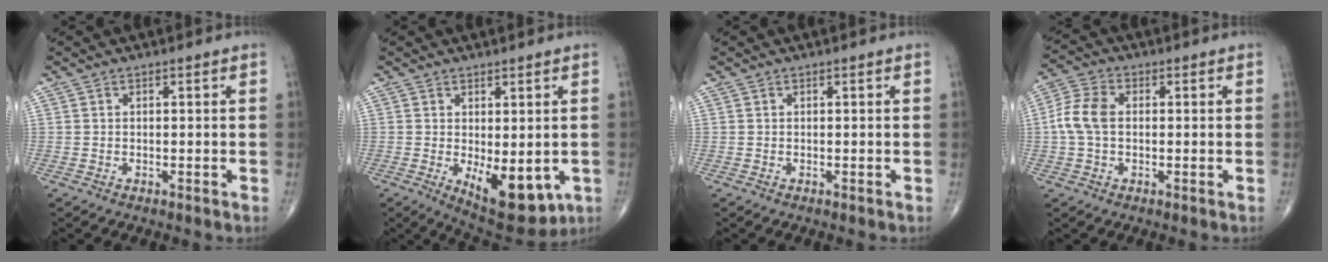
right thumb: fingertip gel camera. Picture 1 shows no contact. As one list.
[{"total": 11.0, "force": [-2.5, 5.1, 9.5], "torque": [-0.111, -0.019, -0.018]}, {"total": 0.0}, {"total": 6.9, "force": [0.1, 4.5, 5.2], "torque": [-0.117, 0.019, -0.004]}]